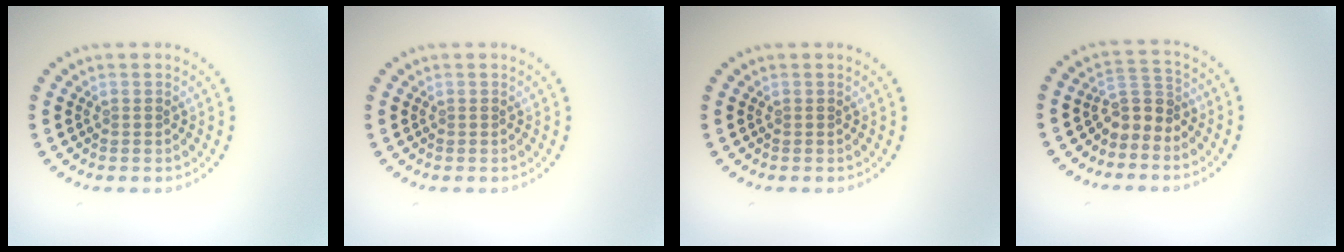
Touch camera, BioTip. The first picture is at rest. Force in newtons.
{"total": 0.0}
{"total": 0.0}
{"total": 2.5, "press": 2.0, "slide": 1.5}